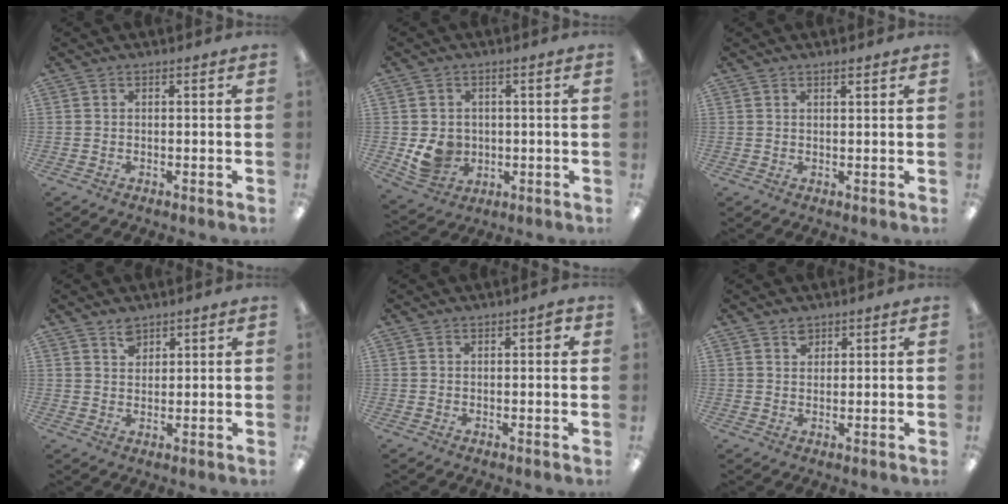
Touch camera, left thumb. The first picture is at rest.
{"total": 7.4, "force": [-0.2, 6.7, 3.0], "torque": [-0.052, 0.007, 0.005]}
{"total": 1.5, "force": [1.2, 0.2, 0.8], "torque": [-0.016, -0.002, 0.022]}
{"total": 3.3, "force": [2.6, 1.8, 0.9], "torque": [-0.005, -0.011, 0.047]}
{"total": 1.8, "force": [0.8, 0.8, 1.4], "torque": [-0.021, 0.001, 0.011]}
{"total": 2.4, "force": [1.8, 1.4, 0.6], "torque": [0.003, -0.009, 0.033]}